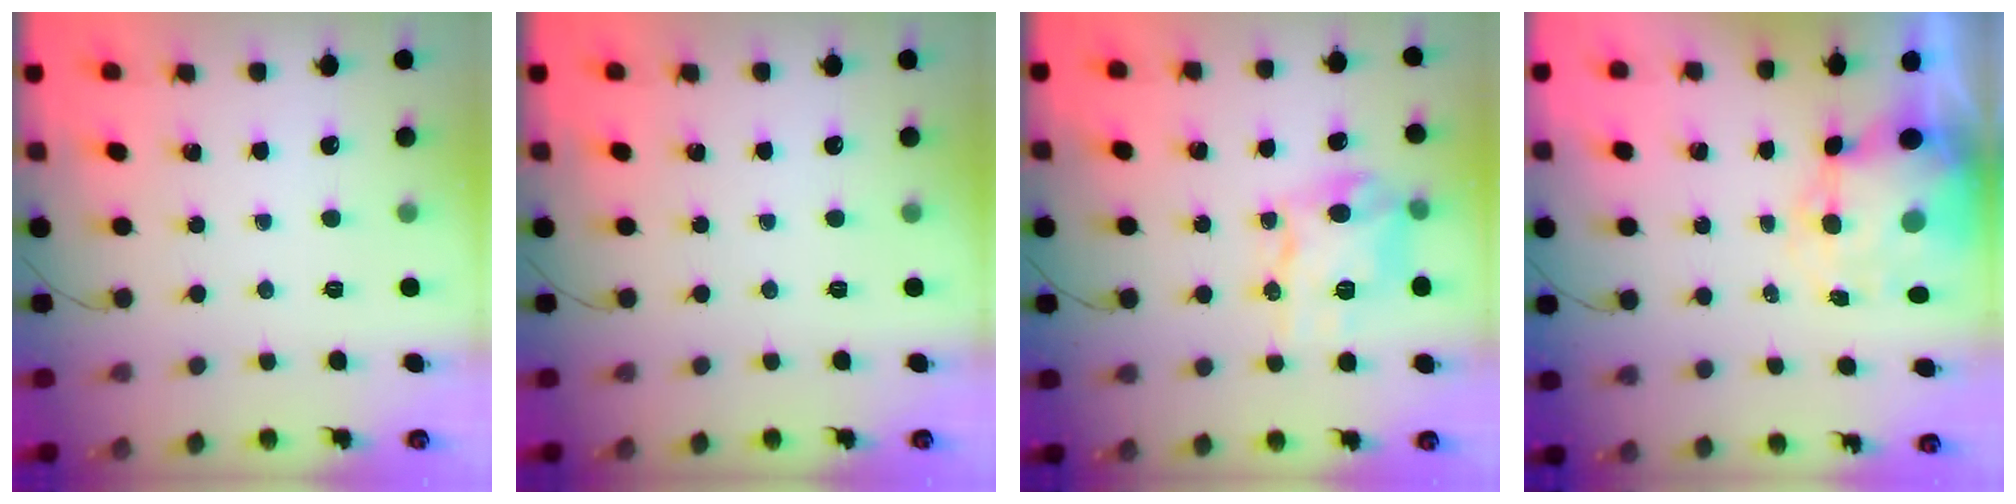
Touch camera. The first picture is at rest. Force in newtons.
{"total": 0.0}
{"total": 11.7, "press": 11.6, "slide": 1.6}
{"total": 9.4, "press": 9.2, "slide": 2.1}